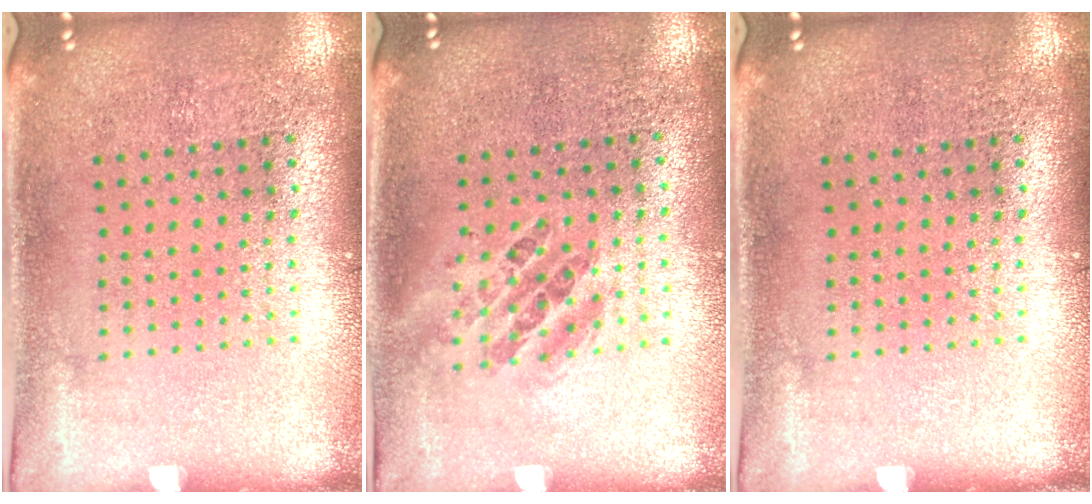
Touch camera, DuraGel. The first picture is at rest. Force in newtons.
{"total": 1.0, "press": 0.9, "slide": 0.4}
{"total": 0.0}